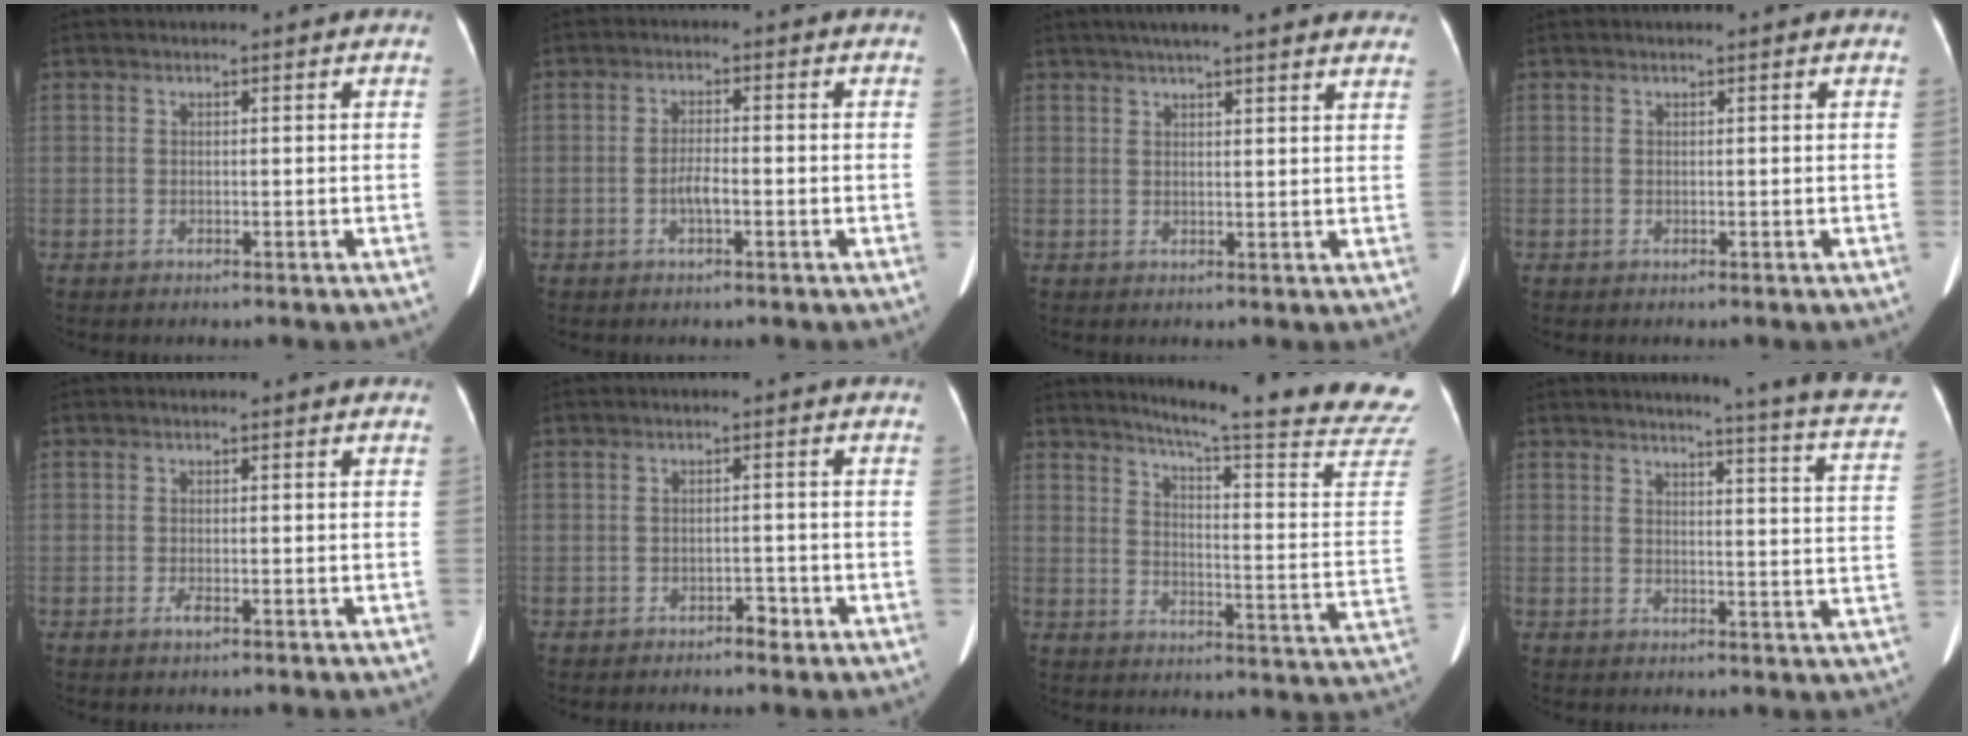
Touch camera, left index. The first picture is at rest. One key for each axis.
{"total": 2.9, "fx": -1.0, "fy": 0.7, "fz": 2.6, "tx": -0.052, "ty": 0.004, "tz": -0.018}
{"total": 15.7, "fx": 13.4, "fy": 2.3, "fz": 7.9, "tx": -0.104, "ty": 0.032, "tz": 0.162}
{"total": 0.0}
{"total": 1.0, "fx": -0.5, "fy": 0.1, "fz": 0.8, "tx": -0.012, "ty": -0.008, "tz": -0.010}
{"total": 1.8, "fx": -1.5, "fy": 0.7, "fz": 0.7, "tx": -0.004, "ty": -0.006, "tz": -0.022}
{"total": 24.7, "fx": 22.7, "fy": -0.8, "fz": 9.8, "tx": -0.132, "ty": -0.135, "tz": 0.263}
{"total": 14.6, "fx": 13.2, "fy": -0.6, "fz": 6.0, "tx": -0.068, "ty": -0.082, "tz": 0.123}